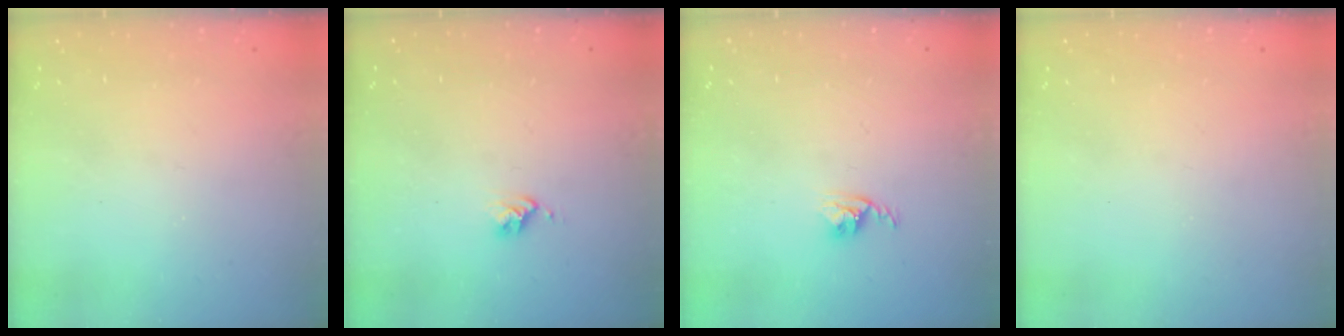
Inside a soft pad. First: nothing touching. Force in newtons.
{"total": 2.7, "press": 2.6, "slide": 0.4}
{"total": 2.9, "press": 2.9, "slide": 0.4}
{"total": 0.0}